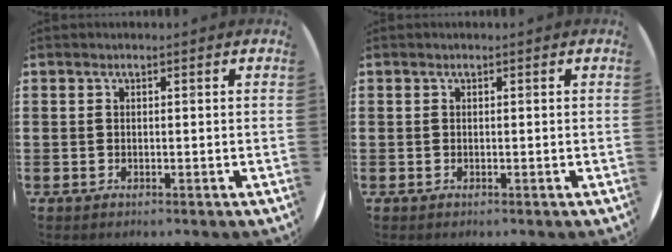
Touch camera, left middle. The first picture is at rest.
{"total": 0.0}